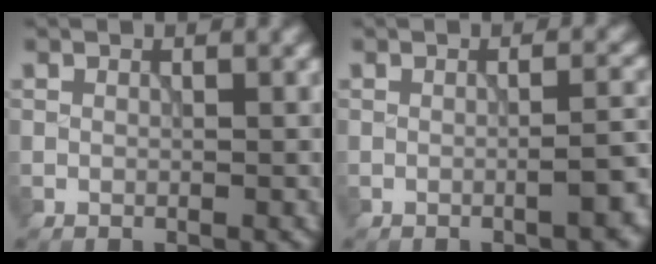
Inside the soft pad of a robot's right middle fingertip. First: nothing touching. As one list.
[{"total": 3.2, "force": [-1.1, 0.8, 2.9], "torque": [-0.031, 0.011, -0.022]}]